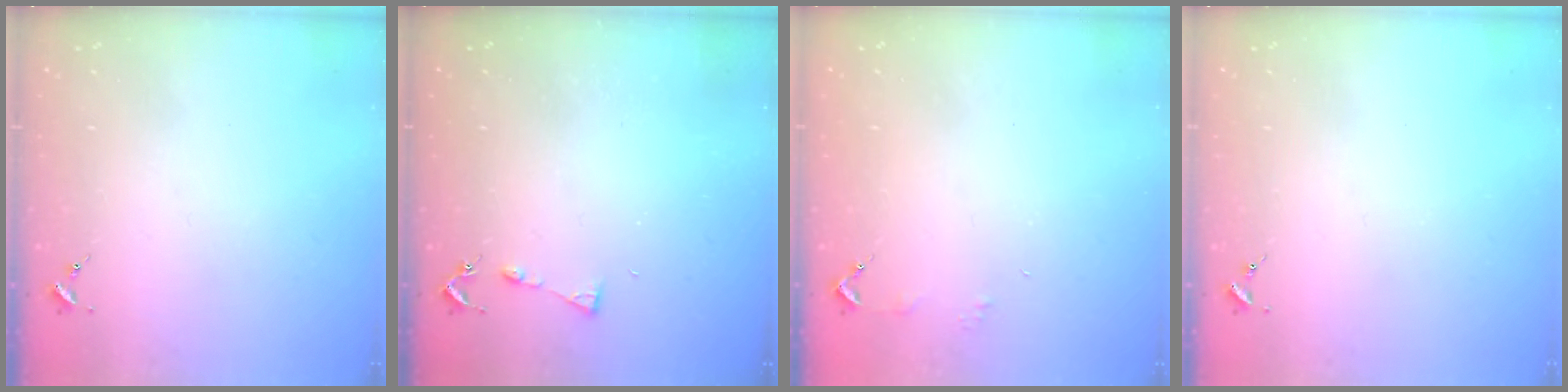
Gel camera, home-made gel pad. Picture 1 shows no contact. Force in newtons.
{"total": 3.7, "press": 3.7, "slide": 0.5}
{"total": 2.9, "press": 2.8, "slide": 0.3}
{"total": 0.0}